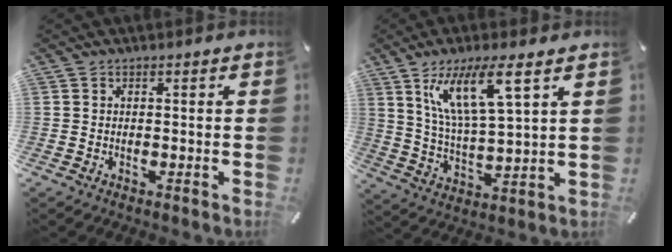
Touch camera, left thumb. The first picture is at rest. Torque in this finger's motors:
{"motor_torque": [2.08, 2.06, 1.31, -1.46, 0.57]}